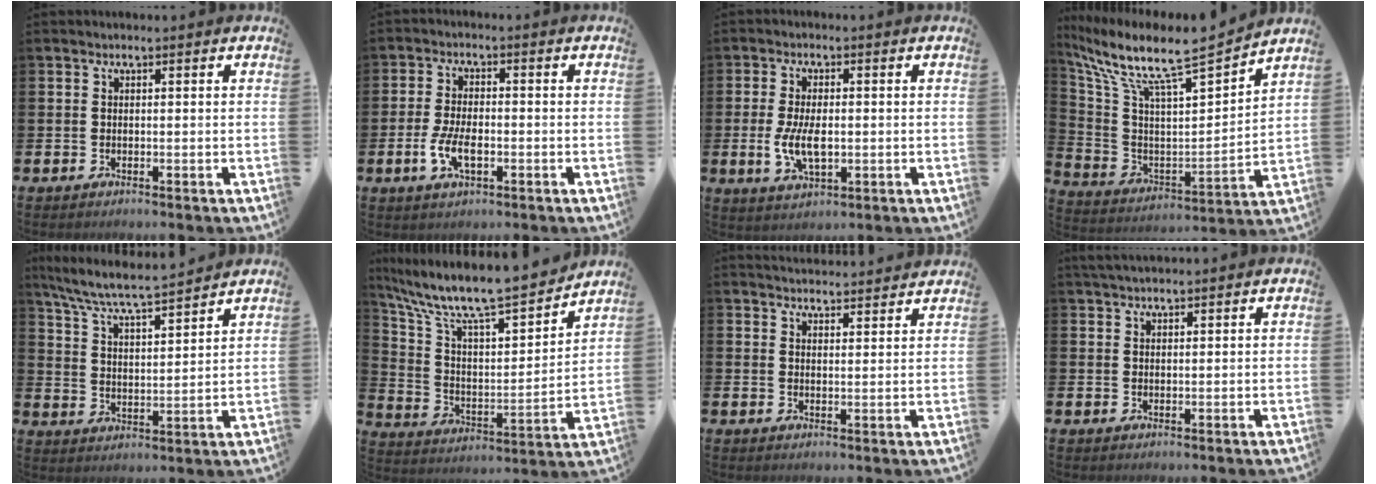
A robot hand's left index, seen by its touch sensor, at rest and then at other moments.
{"total": 4.6, "force": [-1.3, 2.2, 3.9], "torque": [-0.076, 0.000, -0.026]}
{"total": 5.6, "force": [-0.5, 2.9, 4.8], "torque": [-0.098, 0.000, -0.011]}
{"total": 9.4, "force": [7.9, 1.3, 5.0], "torque": [-0.135, -0.065, 0.125]}
{"total": 6.9, "force": [6.5, 0.2, 2.2], "torque": [-0.071, -0.045, 0.110]}
{"total": 11.1, "force": [9.9, 2.1, 4.6], "torque": [-0.129, -0.073, 0.164]}
{"total": 3.6, "force": [3.6, 0.1, -0.2], "torque": [-0.001, -0.025, 0.064]}
{"total": 3.2, "force": [3.1, 0.5, 0.9], "torque": [-0.021, -0.006, 0.056]}